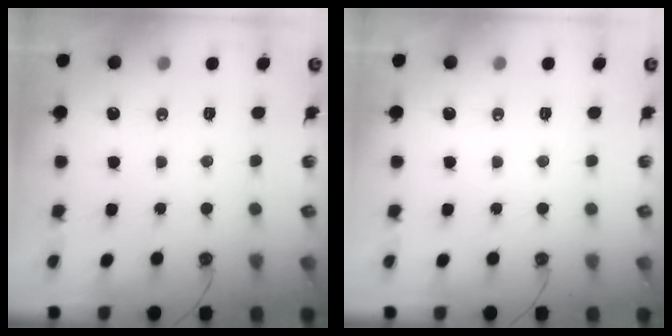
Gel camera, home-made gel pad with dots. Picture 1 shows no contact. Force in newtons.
{"total": 0.0}